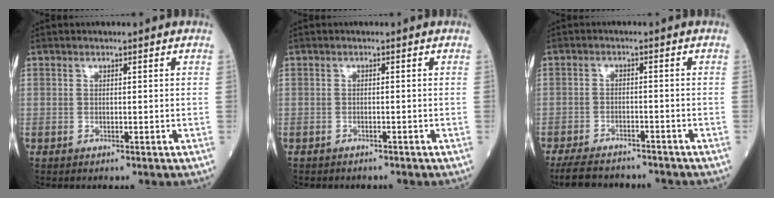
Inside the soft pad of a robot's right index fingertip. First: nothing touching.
{"total": 3.5, "force": [-2.7, 1.8, 1.2], "torque": [-0.036, -0.003, -0.035]}
{"total": 11.3, "force": [-9.9, 3.4, 4.2], "torque": [-0.083, -0.002, -0.149]}